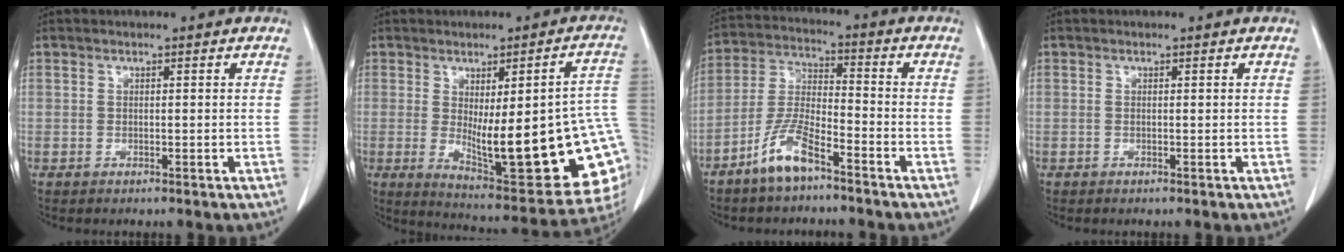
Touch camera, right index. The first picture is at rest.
{"total": 23.5, "force": [-2.6, 5.3, 22.7], "torque": [-0.224, -0.007, -0.008]}
{"total": 8.4, "force": [-5.7, 1.9, 5.9], "torque": [-0.135, -0.007, -0.118]}
{"total": 0.0}